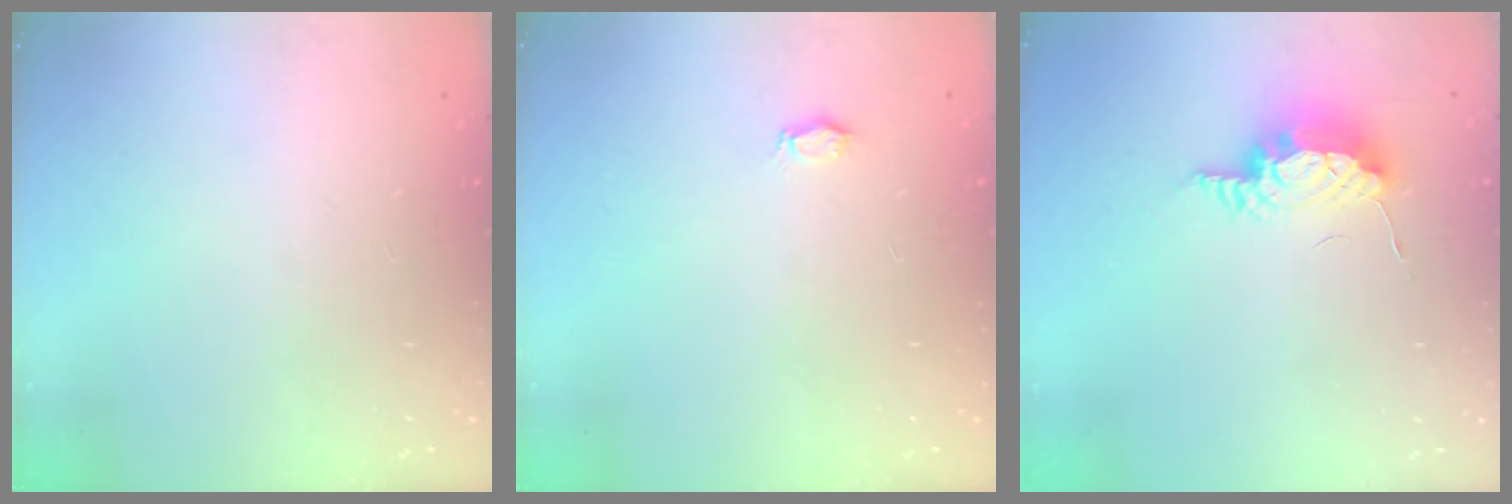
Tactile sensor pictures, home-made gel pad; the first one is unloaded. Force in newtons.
{"total": 2.7, "press": 2.7, "slide": 0.3}
{"total": 16.0, "press": 11.0, "slide": 11.6}